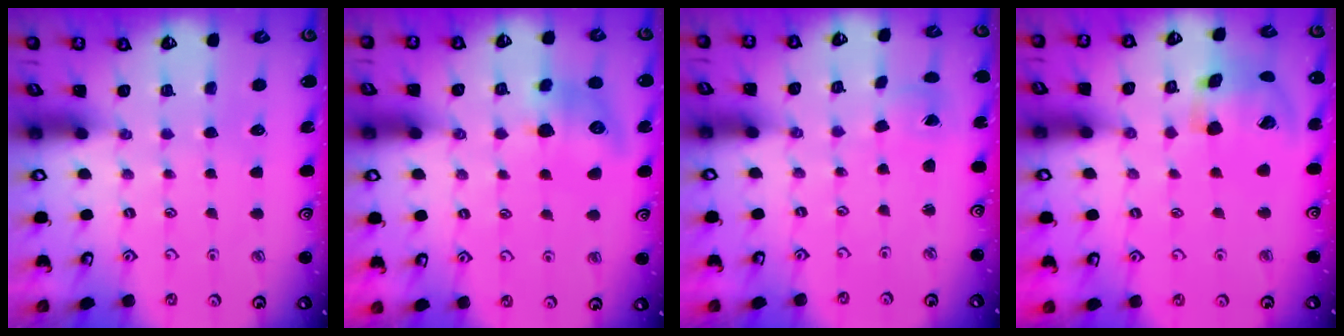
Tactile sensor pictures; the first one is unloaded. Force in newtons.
{"total": 12.6, "press": 12.5, "slide": 1.2}
{"total": 1.8, "press": 1.8, "slide": 0.1}
{"total": 16.4, "press": 16.3, "slide": 2.4}